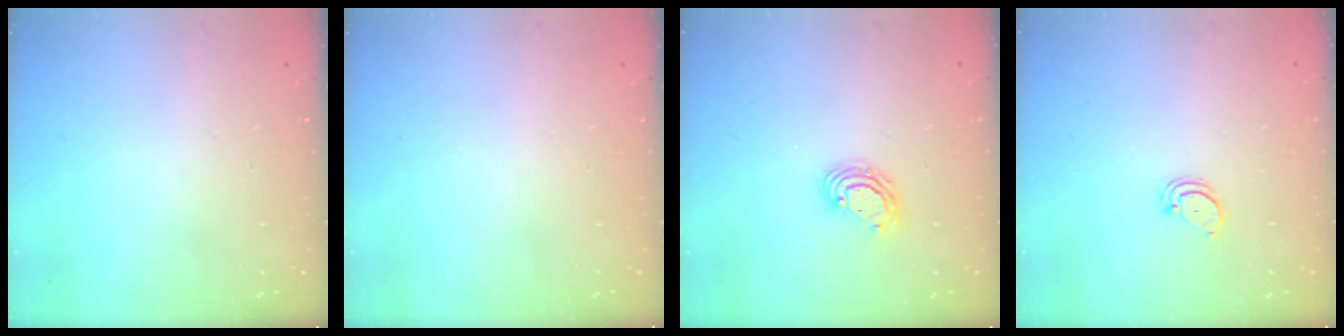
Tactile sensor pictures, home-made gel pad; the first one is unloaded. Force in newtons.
{"total": 0.0}
{"total": 6.3, "press": 6.3, "slide": 0.6}
{"total": 2.1, "press": 2.1, "slide": 0.2}